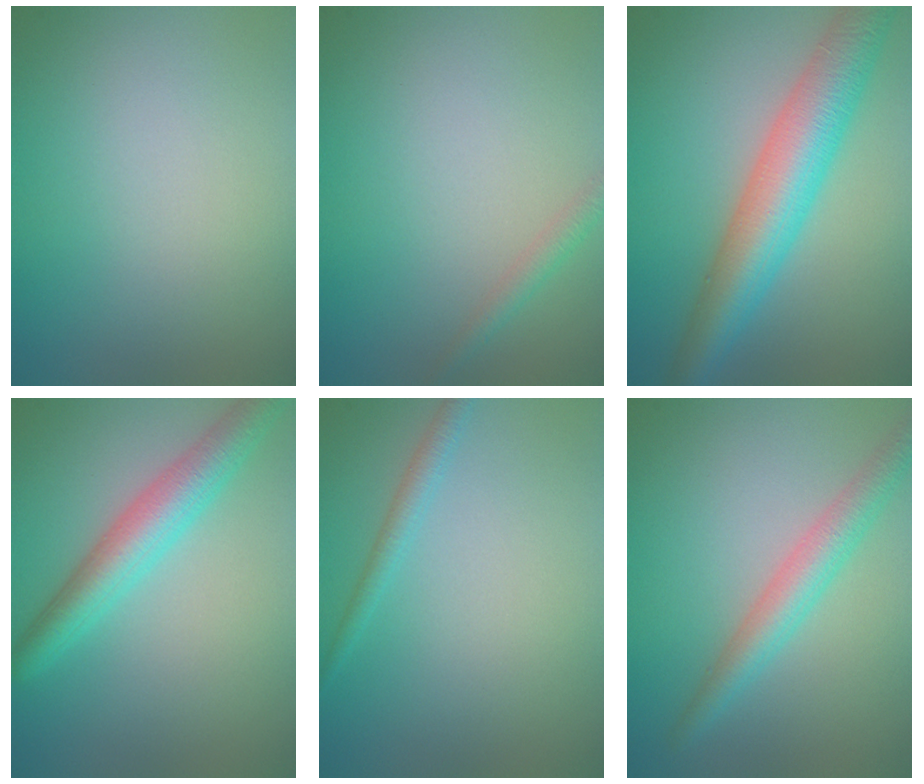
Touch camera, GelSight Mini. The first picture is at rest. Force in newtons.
{"total": 1.4, "press": 1.4, "slide": 0.1}
{"total": 7.9, "press": 7.9, "slide": 0.2}
{"total": 4.7, "press": 4.7, "slide": 0.1}
{"total": 1.4, "press": 1.4, "slide": 0.1}
{"total": 3.6, "press": 3.6, "slide": 0.0}